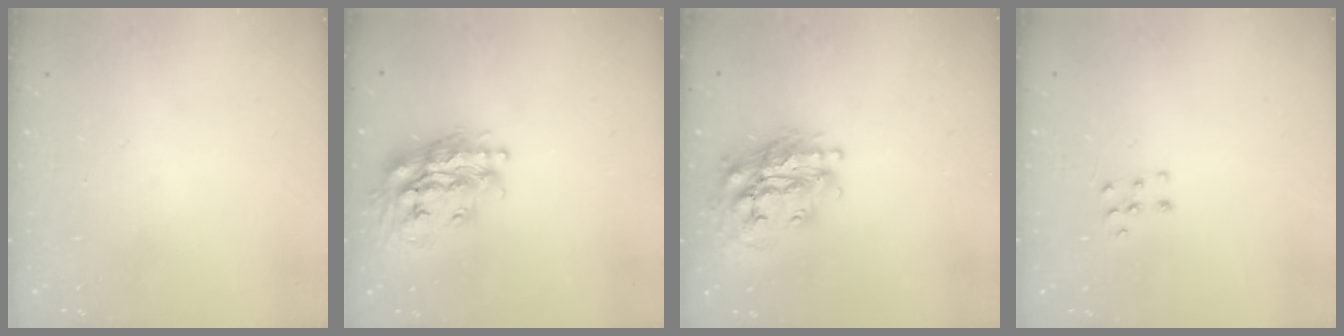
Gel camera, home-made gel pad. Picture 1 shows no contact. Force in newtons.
{"total": 18.8, "press": 18.8, "slide": 1.5}
{"total": 21.2, "press": 21.1, "slide": 2.1}
{"total": 4.6, "press": 4.5, "slide": 0.5}